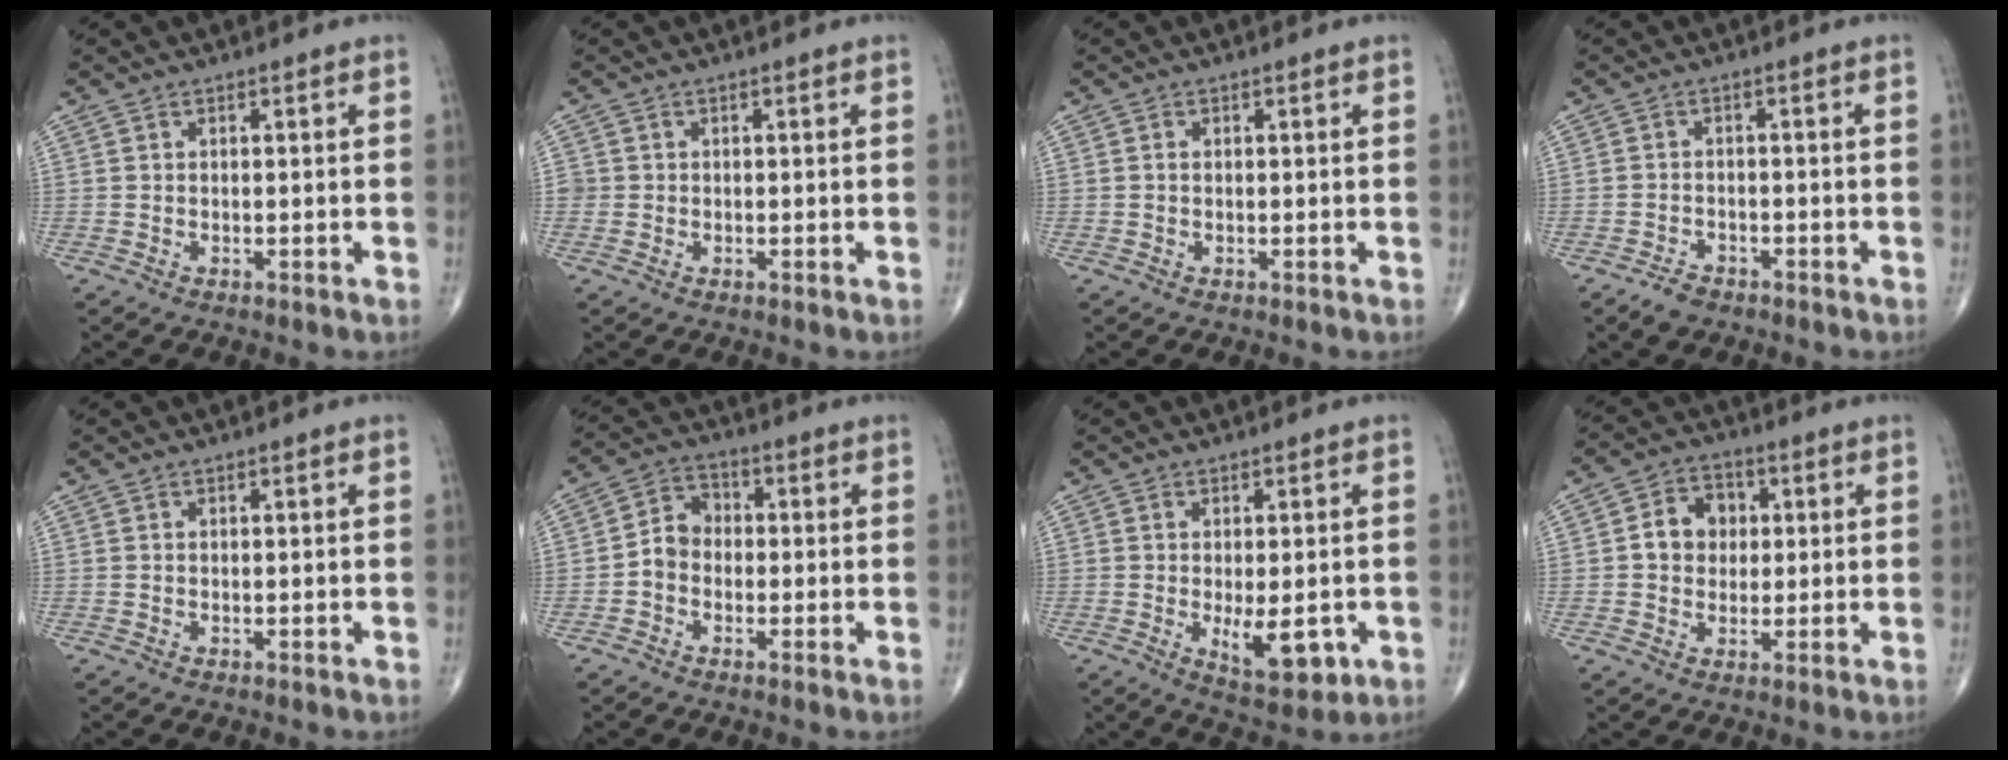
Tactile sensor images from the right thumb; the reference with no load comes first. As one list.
[{"total": 1.6, "force": [0.0, 1.5, 0.3], "torque": [0.005, 0.004, 0.001]}, {"total": 0.6, "force": [0.0, 0.5, 0.4], "torque": [-0.008, 0.001, -0.001]}, {"total": 3.0, "force": [-2.3, 1.6, 1.1], "torque": [-0.021, 0.009, -0.036]}, {"total": 0.0}, {"total": 5.7, "force": [-1.2, 4.7, 3.0], "torque": [-0.035, 0.025, -0.035]}, {"total": 8.5, "force": [-1.9, 3.6, 7.4], "torque": [-0.097, -0.017, -0.018]}, {"total": 7.6, "force": [0.9, 6.3, 4.1], "torque": [-0.039, 0.010, 0.008]}]